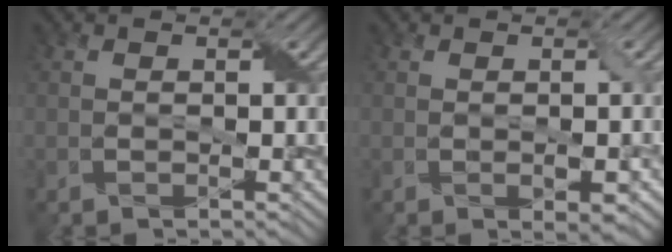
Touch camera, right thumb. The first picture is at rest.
{"total": 2.1, "force": [-0.4, 0.8, 2.0], "torque": [-0.032, -0.006, 0.001]}